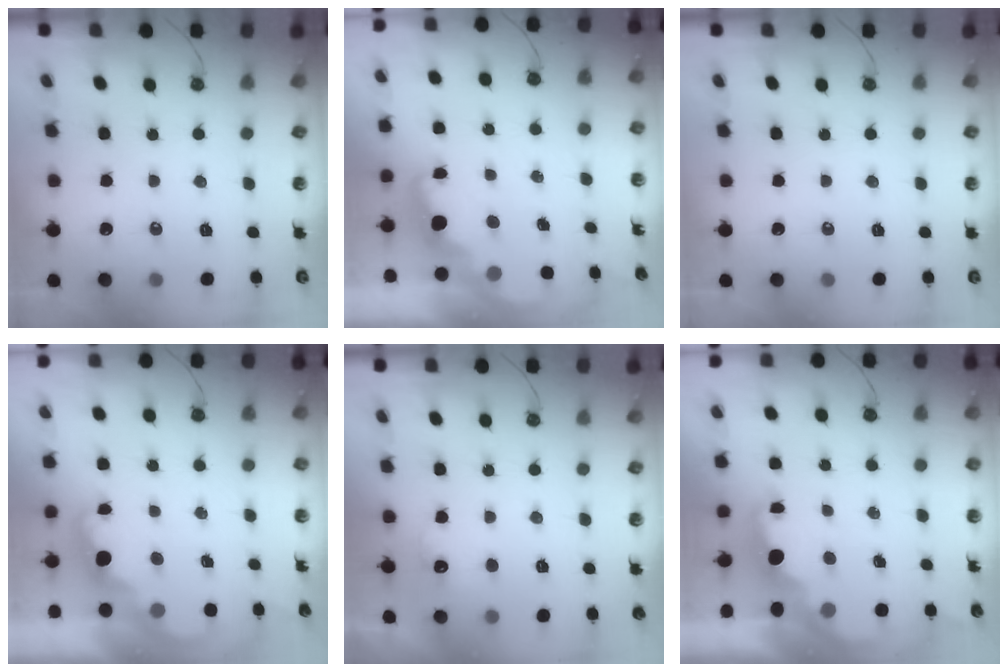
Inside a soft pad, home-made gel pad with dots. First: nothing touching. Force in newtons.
{"total": 2.5, "press": 2.4, "slide": 0.5}
{"total": 0.0}
{"total": 2.4, "press": 2.3, "slide": 0.5}
{"total": 6.6, "press": 6.5, "slide": 1.3}
{"total": 2.0, "press": 1.9, "slide": 0.8}